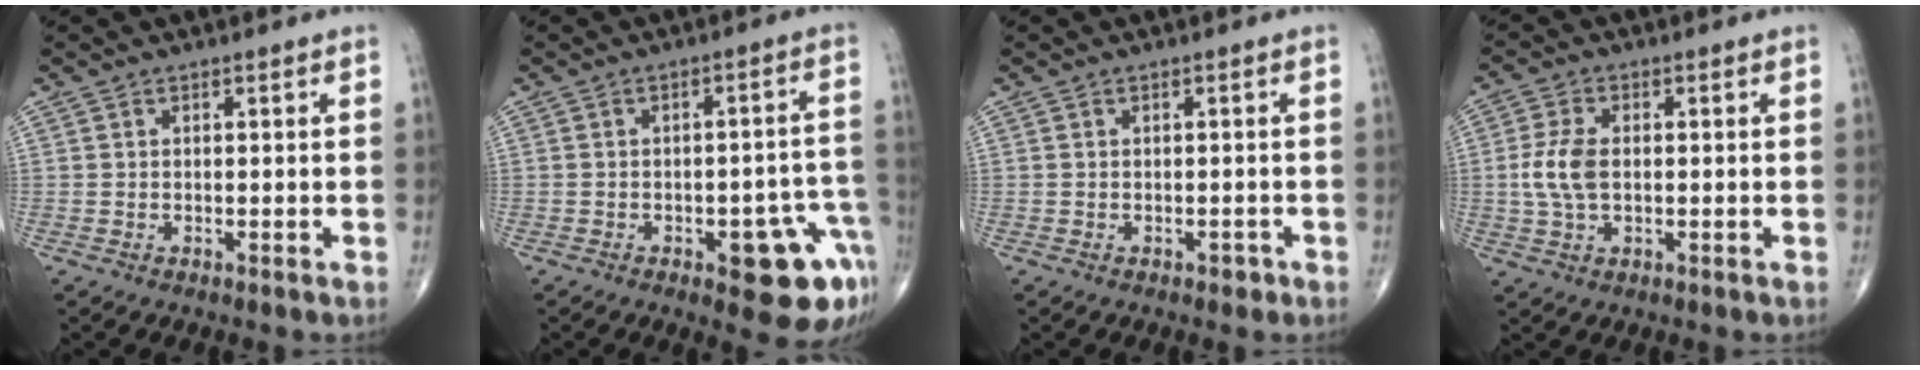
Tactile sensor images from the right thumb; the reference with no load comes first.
{"total": 12.2, "force": [-5.3, 4.5, 10.0], "torque": [-0.083, 0.035, -0.055]}
{"total": 1.2, "force": [-0.6, 0.8, 0.6], "torque": [-0.004, 0.004, -0.008]}
{"total": 6.5, "force": [0.0, 3.7, 5.3], "torque": [-0.122, 0.004, -0.002]}